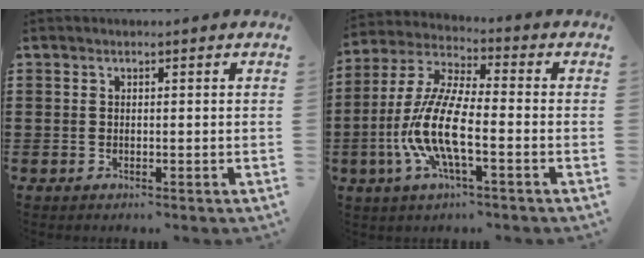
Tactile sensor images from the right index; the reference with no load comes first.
{"total": 10.4, "force": [-3.5, 2.8, 9.4], "torque": [-0.234, -0.019, -0.076]}